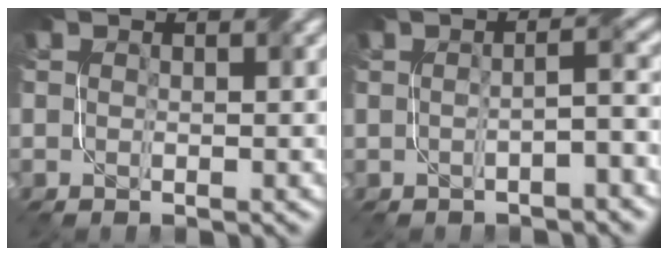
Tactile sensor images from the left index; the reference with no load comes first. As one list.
[{"total": 2.1, "force": [-0.9, 0.1, 1.9], "torque": [-0.024, 0.011, -0.021]}]